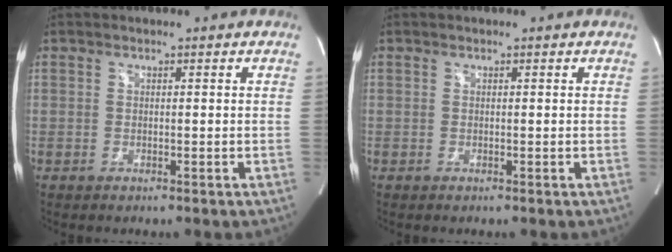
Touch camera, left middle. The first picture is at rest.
{"total": 0.0}